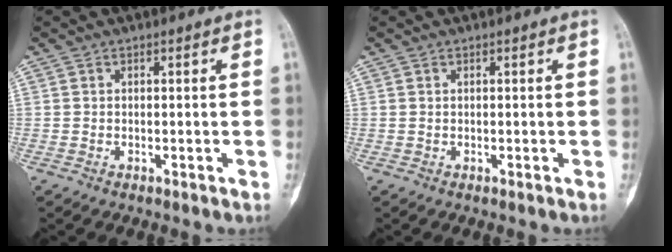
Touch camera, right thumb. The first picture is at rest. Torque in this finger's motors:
{"motor_torque": [0.07, 0.07, 0.00, 0.00, 0.00]}